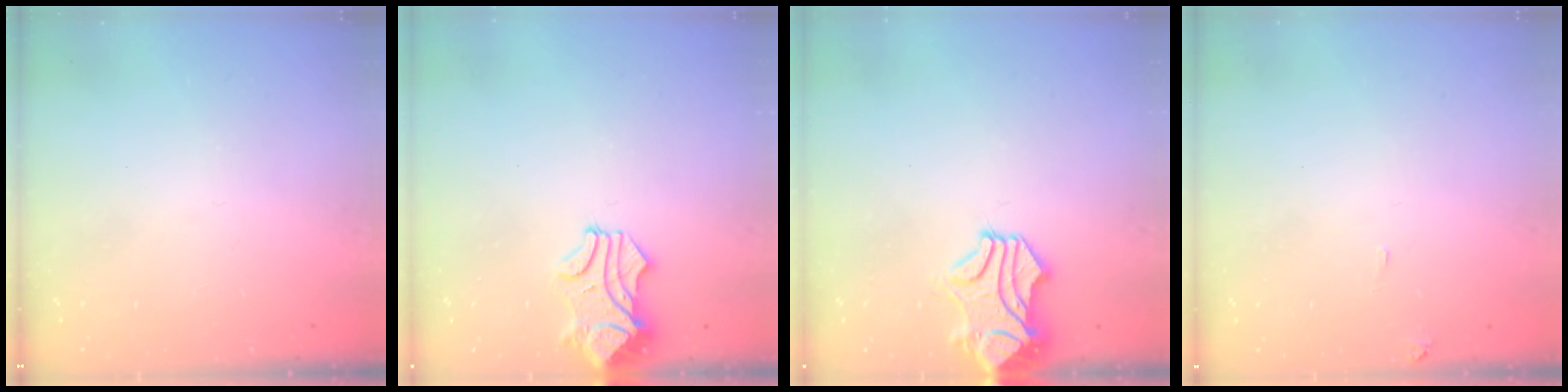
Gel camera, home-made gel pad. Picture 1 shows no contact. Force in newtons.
{"total": 0.0}
{"total": 1.5, "press": 1.0, "slide": 1.2}
{"total": 2.6, "press": 2.5, "slide": 0.5}